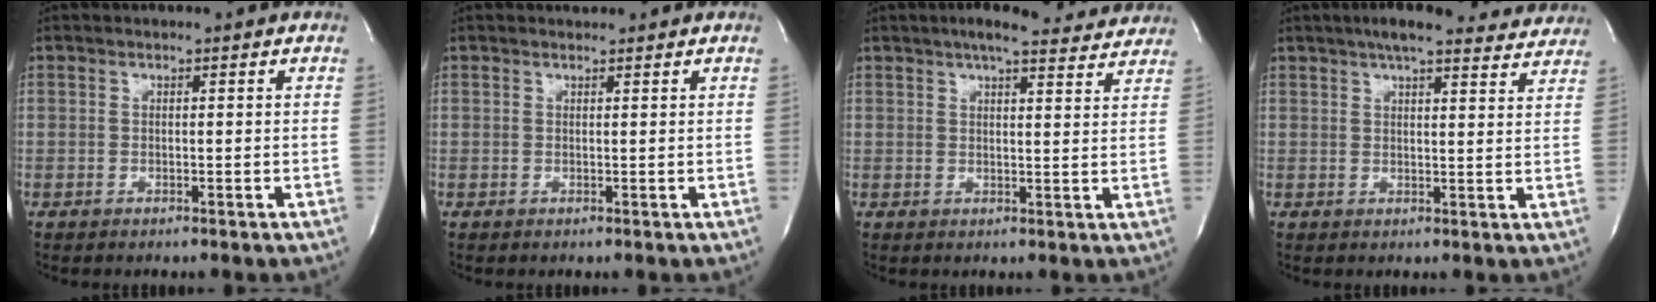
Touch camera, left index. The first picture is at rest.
{"total": 0.7, "force": [0.7, 0.1, -0.1], "torque": [-0.011, 0.001, 0.012]}
{"total": 11.6, "force": [10.3, 2.1, 4.8], "torque": [-0.059, 0.014, 0.119]}
{"total": 16.0, "force": [14.3, 3.1, 6.5], "torque": [-0.080, 0.028, 0.176]}